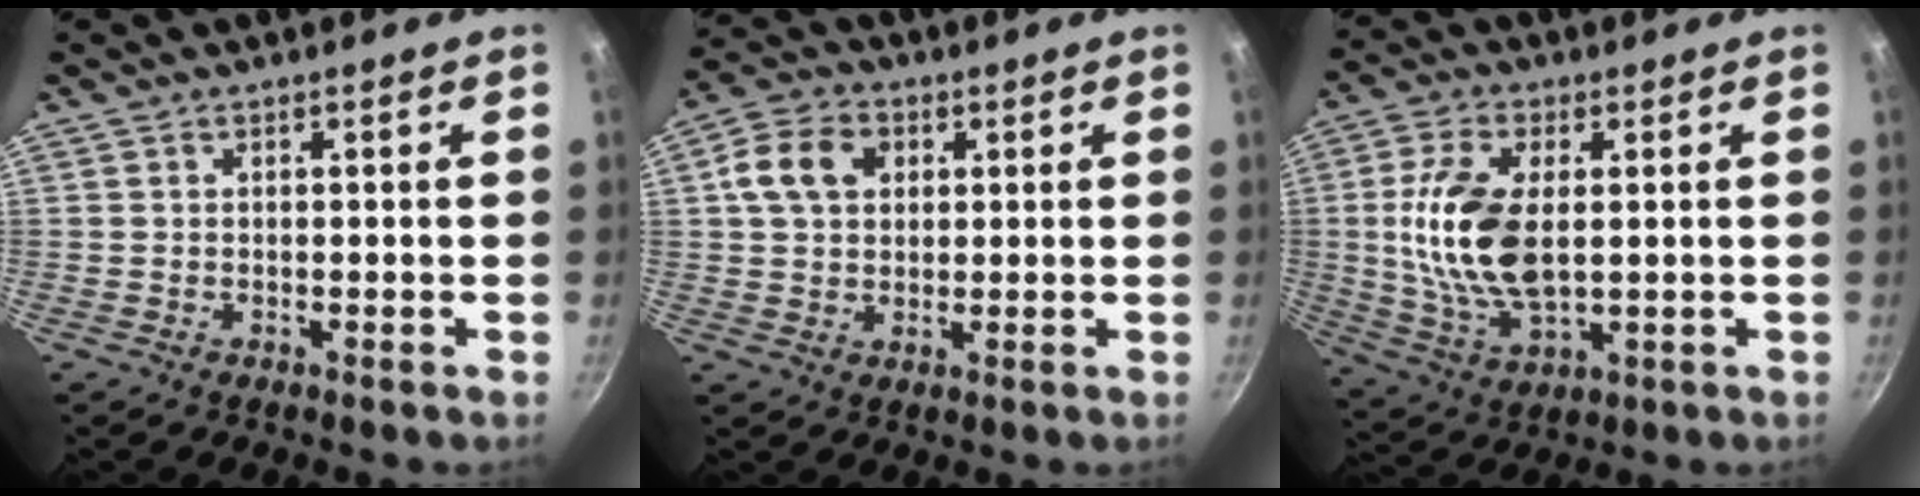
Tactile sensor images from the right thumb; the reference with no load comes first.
{"total": 8.9, "force": [2.3, 6.7, 5.4], "torque": [-0.089, 0.009, 0.037]}
{"total": 14.7, "force": [1.0, 7.7, 12.6], "torque": [-0.253, -0.008, 0.027]}